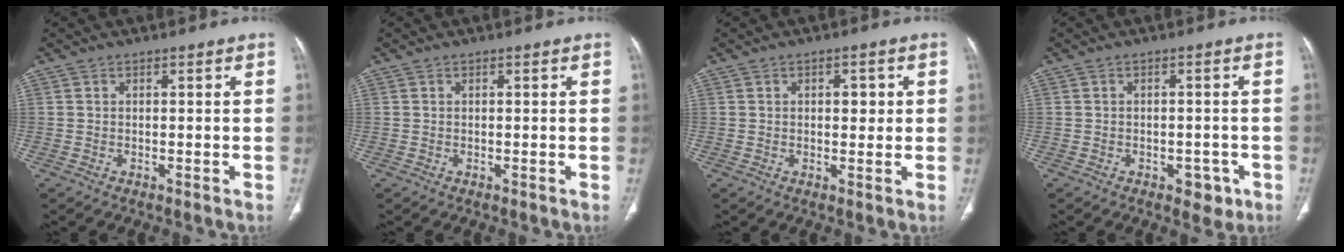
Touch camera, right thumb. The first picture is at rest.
{"total": 0.0}
{"total": 3.3, "force": [0.7, 1.9, 2.7], "torque": [-0.025, -0.001, 0.010]}
{"total": 3.7, "force": [-1.8, 2.4, 2.1], "torque": [-0.008, 0.008, -0.019]}